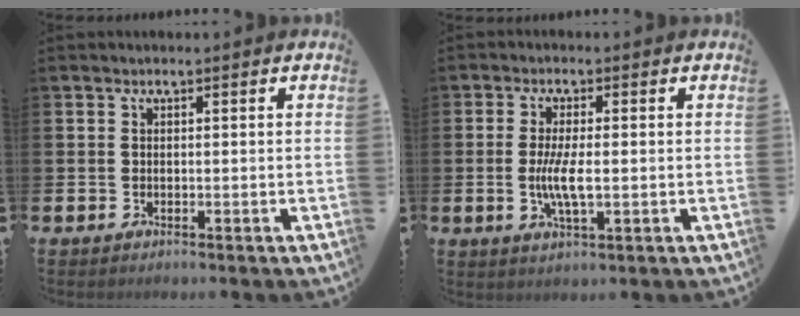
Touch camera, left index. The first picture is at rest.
{"total": 4.5, "force": [-0.3, 1.3, 4.3], "torque": [-0.074, 0.002, -0.006]}